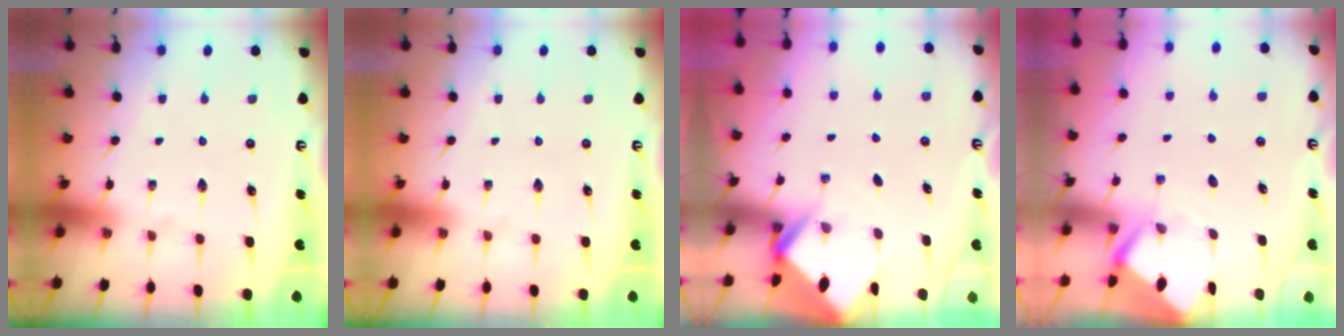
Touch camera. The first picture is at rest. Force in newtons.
{"total": 0.0}
{"total": 2.8, "press": 2.8, "slide": 0.1}
{"total": 3.1, "press": 3.1, "slide": 0.3}